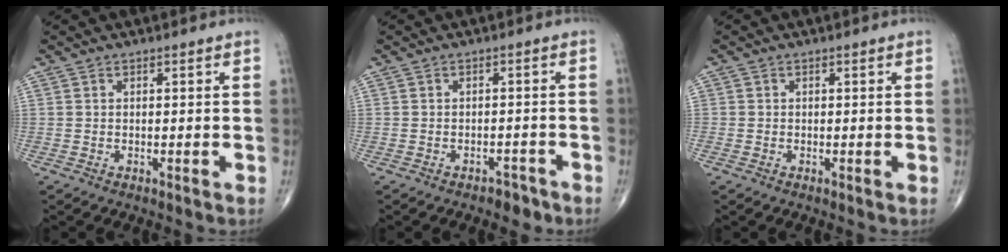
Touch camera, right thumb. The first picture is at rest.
{"total": 2.5, "force": [-1.8, 1.4, 1.0], "torque": [-0.007, 0.014, -0.021]}
{"total": 0.7, "force": [-0.1, 0.6, 0.1], "torque": [0.003, 0.003, -0.005]}